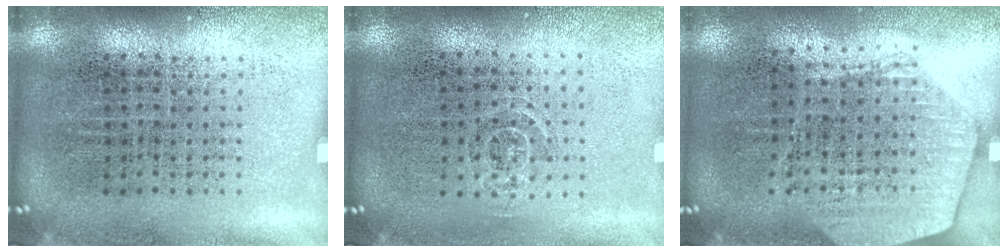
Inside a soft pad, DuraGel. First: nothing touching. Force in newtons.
{"total": 0.8, "press": 0.5, "slide": 0.6}
{"total": 1.6, "press": 1.4, "slide": 0.7}